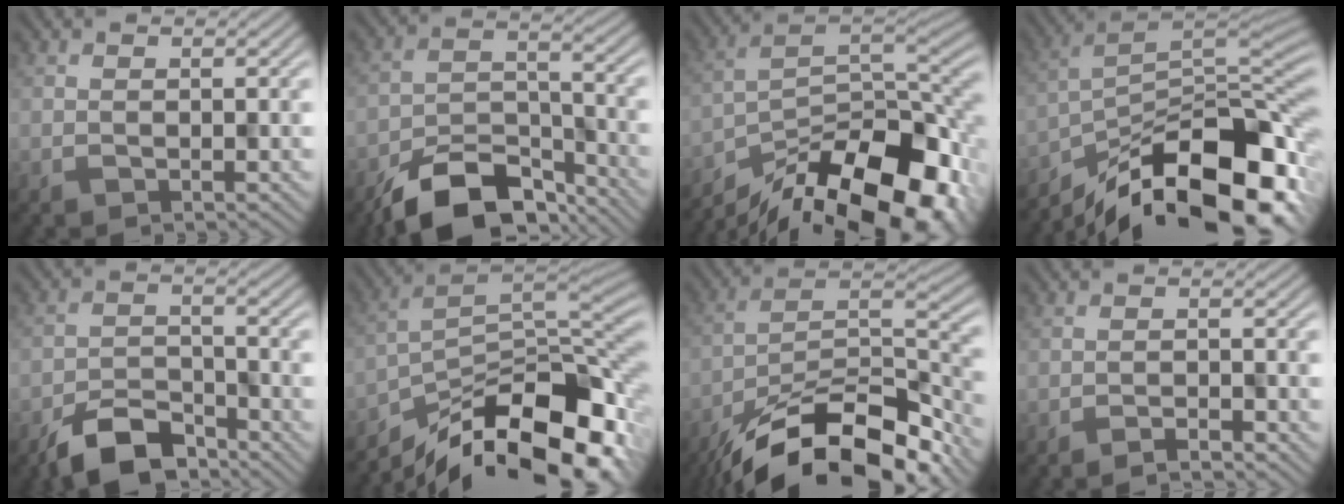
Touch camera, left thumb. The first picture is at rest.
{"total": 11.3, "force": [-8.7, 4.7, 5.5], "torque": [-0.095, -0.008, -0.158]}
{"total": 17.6, "force": [-11.7, 7.1, 11.2], "torque": [-0.203, -0.031, -0.184]}
{"total": 16.7, "force": [-11.0, 6.3, 10.9], "torque": [-0.205, -0.019, -0.174]}
{"total": 7.5, "force": [-5.9, 3.0, 3.5], "torque": [-0.063, -0.006, -0.123]}
{"total": 15.8, "force": [-10.6, 6.2, 10.0], "torque": [-0.188, -0.017, -0.170]}
{"total": 17.0, "force": [-12.5, 5.8, 10.1], "torque": [-0.200, -0.021, -0.205]}
{"total": 2.2, "force": [-1.9, 0.2, 1.1], "torque": [-0.019, 0.005, -0.036]}